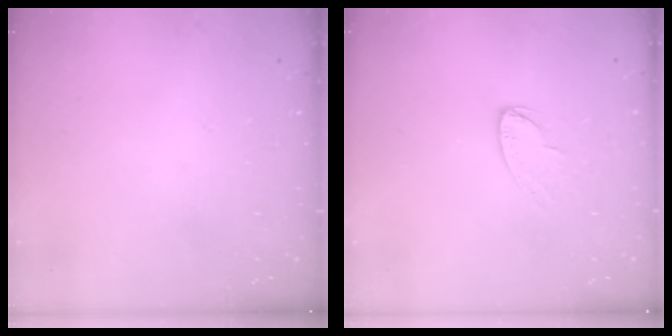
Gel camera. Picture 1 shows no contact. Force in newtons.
{"total": 6.4, "press": 6.4, "slide": 0.6}